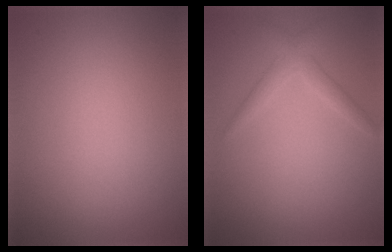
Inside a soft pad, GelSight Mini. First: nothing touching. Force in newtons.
{"total": 1.8, "press": 1.8, "slide": 0.1}